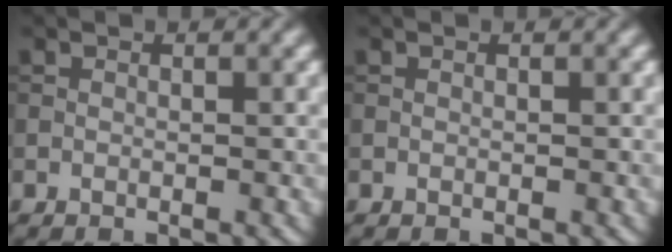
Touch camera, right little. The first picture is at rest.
{"total": 0.0}